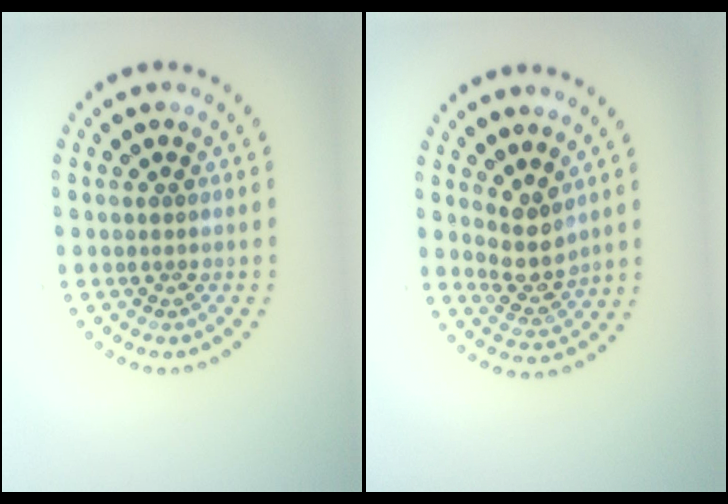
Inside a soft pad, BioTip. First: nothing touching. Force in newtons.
{"total": 2.9, "press": 2.3, "slide": 1.8}